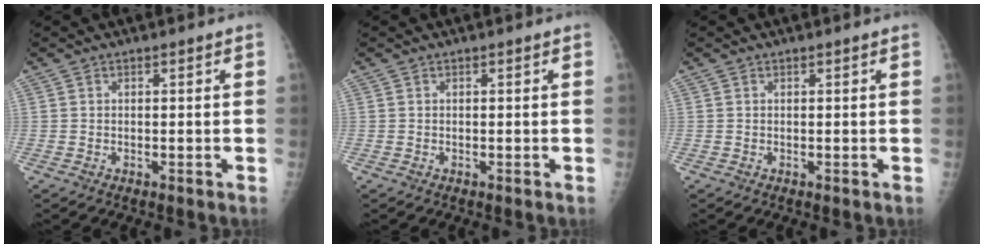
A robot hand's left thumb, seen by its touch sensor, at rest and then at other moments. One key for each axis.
{"total": 0.0}
{"total": 0.0}